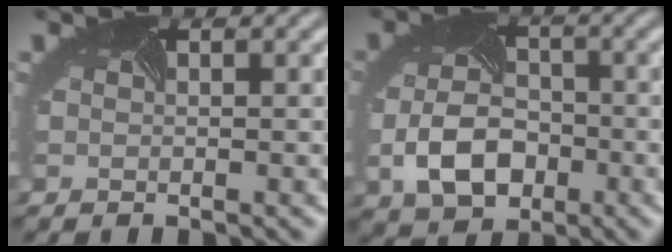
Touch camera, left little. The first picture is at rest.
{"total": 6.0, "force": [-1.9, 4.1, 3.9], "torque": [-0.087, -0.019, -0.029]}